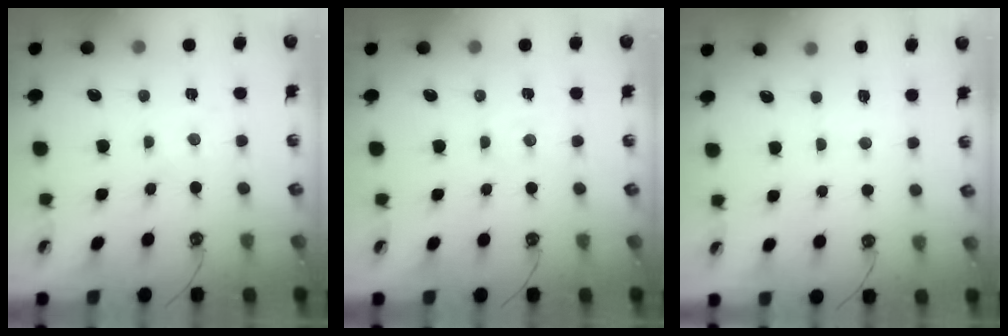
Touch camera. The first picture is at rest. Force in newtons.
{"total": 2.8, "press": 2.7, "slide": 0.4}
{"total": 5.0, "press": 4.9, "slide": 0.7}